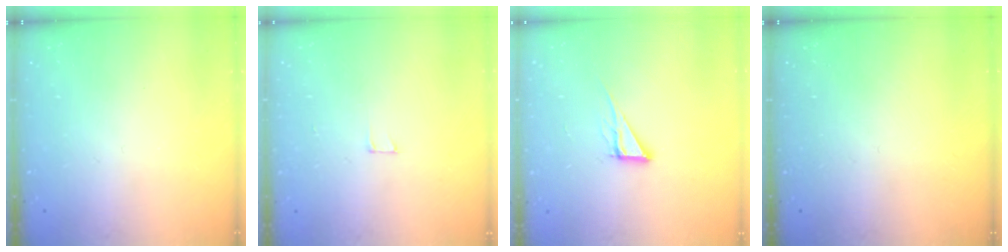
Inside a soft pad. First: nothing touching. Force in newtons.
{"total": 2.5, "press": 2.5, "slide": 0.2}
{"total": 6.1, "press": 6.1, "slide": 0.3}
{"total": 0.0}